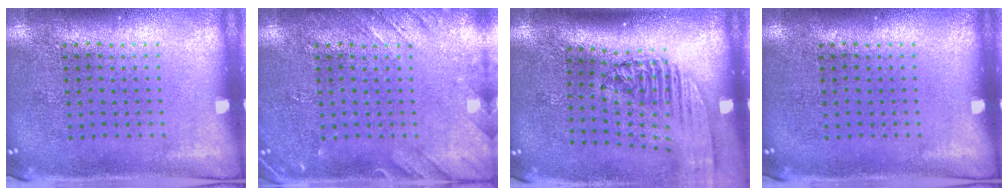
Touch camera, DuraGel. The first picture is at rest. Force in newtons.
{"total": 2.1, "press": 2.1, "slide": 0.2}
{"total": 2.3, "press": 1.7, "slide": 1.5}
{"total": 0.0}